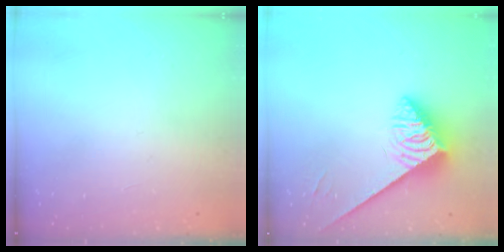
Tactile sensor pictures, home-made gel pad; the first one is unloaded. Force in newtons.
{"total": 3.9, "press": 3.8, "slide": 0.8}